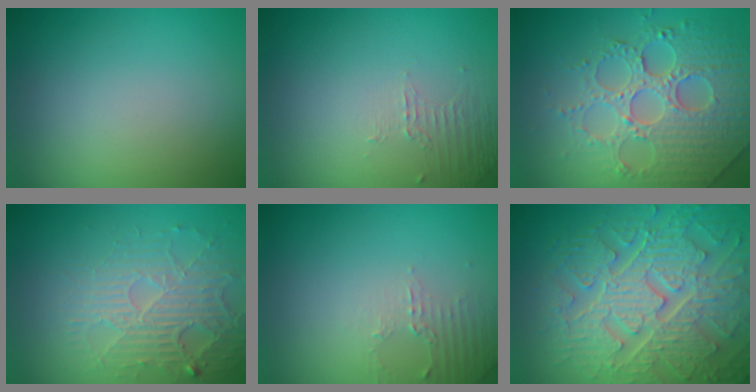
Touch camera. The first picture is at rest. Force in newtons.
{"total": 1.1, "press": 0.2, "slide": 1.0}
{"total": 6.7, "press": 5.7, "slide": 3.4}
{"total": 4.0, "press": 3.6, "slide": 1.7}
{"total": 1.8, "press": 1.7, "slide": 0.5}
{"total": 9.5, "press": 7.0, "slide": 6.5}